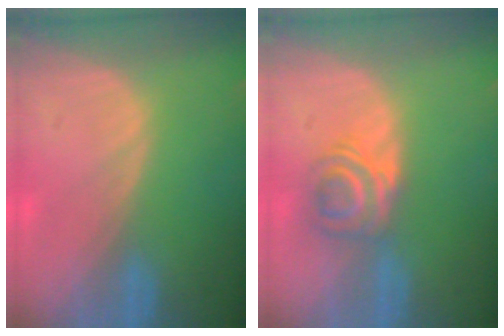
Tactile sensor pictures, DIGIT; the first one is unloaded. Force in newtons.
{"total": 5.9, "press": 4.8, "slide": 3.4}